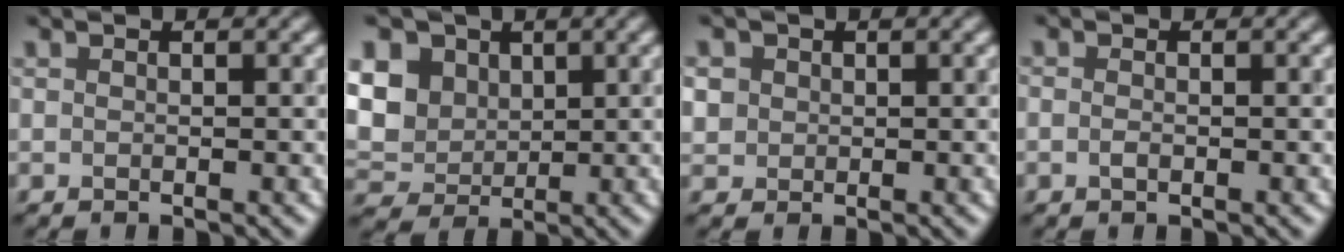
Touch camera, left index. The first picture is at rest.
{"total": 7.8, "force": [2.4, 6.3, 4.0], "torque": [-0.102, 0.021, 0.037]}
{"total": 2.2, "force": [0.5, 2.0, 0.7], "torque": [-0.028, 0.011, 0.018]}
{"total": 0.7, "force": [-0.3, 0.3, 0.5], "torque": [-0.015, 0.000, -0.008]}